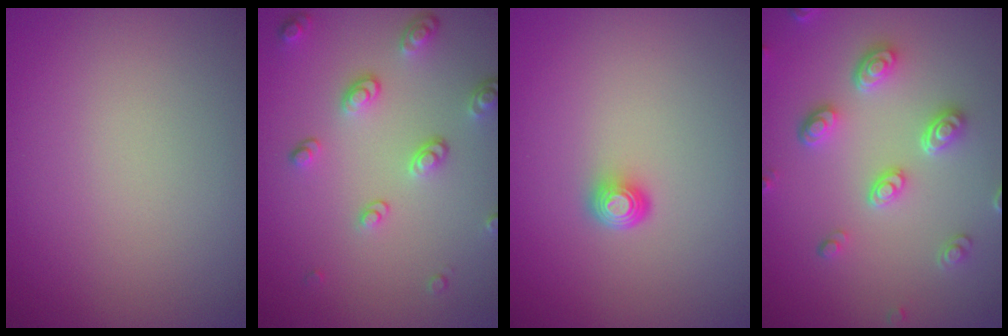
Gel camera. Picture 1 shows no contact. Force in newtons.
{"total": 3.3, "press": 2.5, "slide": 2.1}
{"total": 1.5, "press": 1.1, "slide": 1.1}
{"total": 4.0, "press": 3.3, "slide": 2.3}